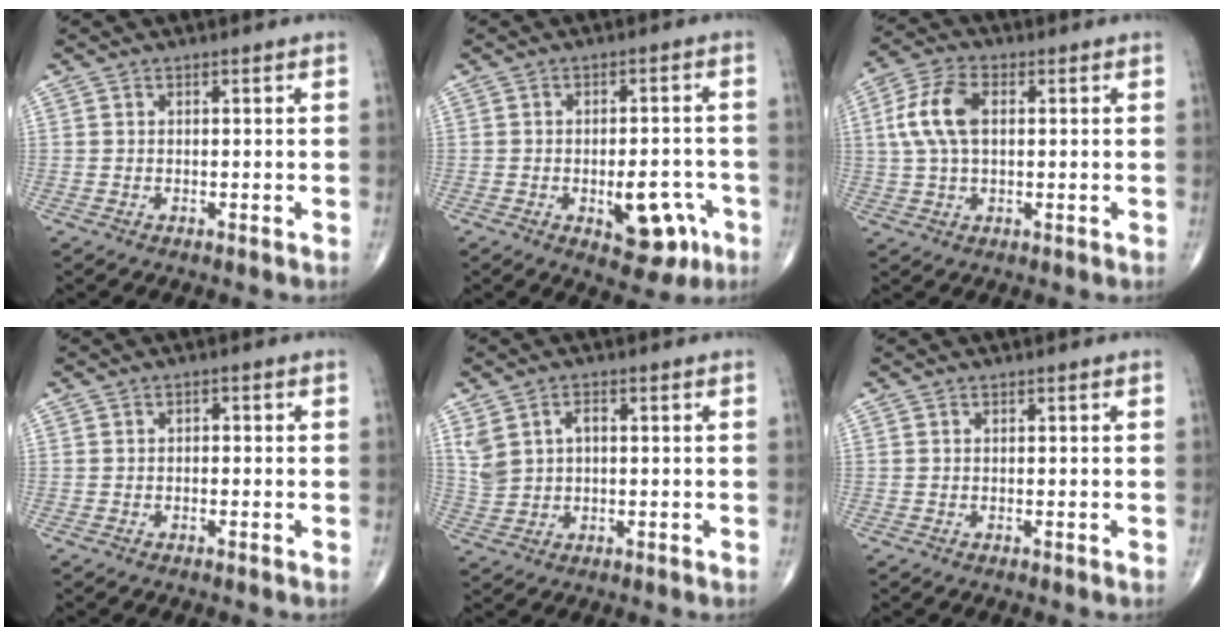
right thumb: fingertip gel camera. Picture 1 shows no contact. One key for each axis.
{"total": 9.6, "fx": -3.6, "fy": 4.8, "fz": 7.5, "tx": -0.073, "ty": 0.022, "tz": -0.037}
{"total": 9.4, "fx": 1.5, "fy": 5.2, "fz": 7.6, "tx": -0.166, "ty": 0.017, "tz": 0.028}
{"total": 1.0, "fx": -0.2, "fy": 0.7, "fz": 0.7, "tx": -0.002, "ty": 0.003, "tz": -0.007}
{"total": 5.7, "fx": 1.5, "fy": 3.9, "fz": 3.9, "tx": -0.072, "ty": 0.004, "tz": 0.036}
{"total": 0.0}